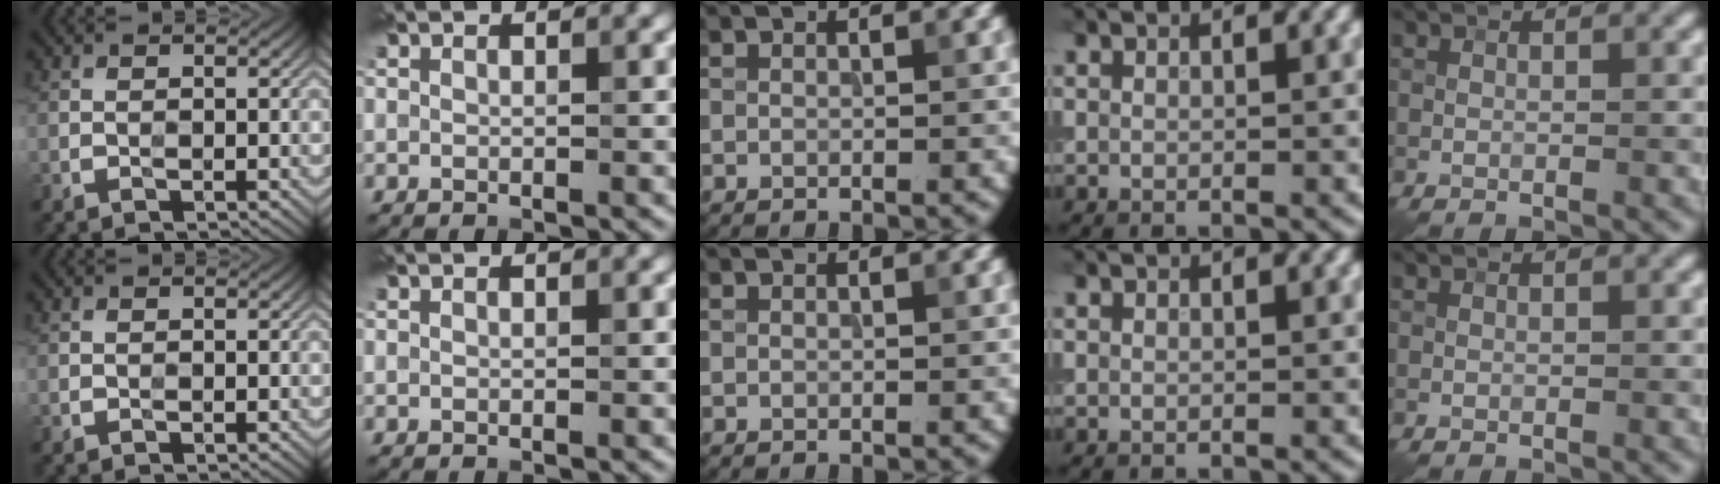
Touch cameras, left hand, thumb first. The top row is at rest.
{}